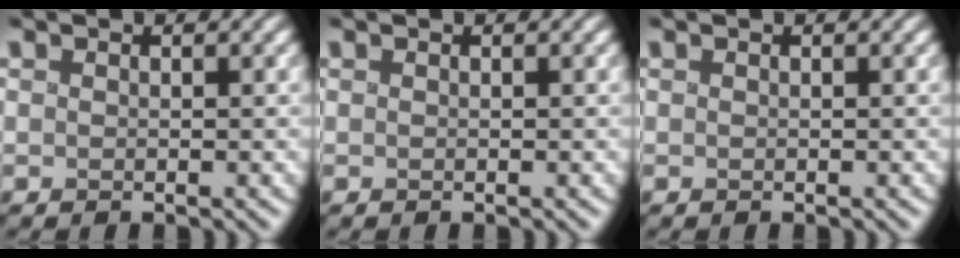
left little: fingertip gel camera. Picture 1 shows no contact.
{"total": 0.0}
{"total": 0.0}